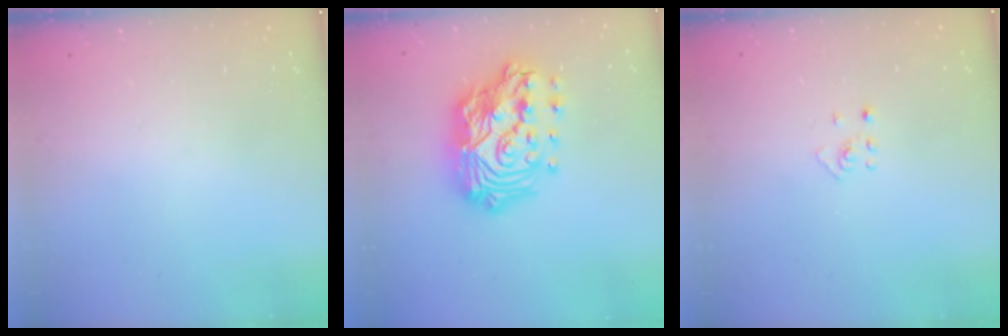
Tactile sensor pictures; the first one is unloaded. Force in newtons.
{"total": 23.4, "press": 23.3, "slide": 2.1}
{"total": 2.7, "press": 2.6, "slide": 0.6}